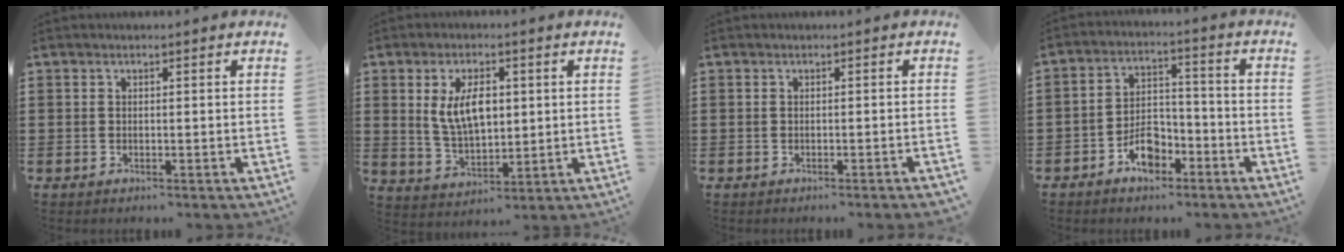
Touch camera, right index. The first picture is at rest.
{"total": 7.5, "force": [1.6, 3.8, 6.3], "torque": [-0.123, 0.007, 0.025]}
{"total": 0.8, "force": [-0.6, -0.2, 0.5], "torque": [-0.008, -0.002, -0.012]}
{"total": 6.3, "force": [-4.0, 3.3, 3.7], "torque": [-0.064, 0.015, -0.072]}